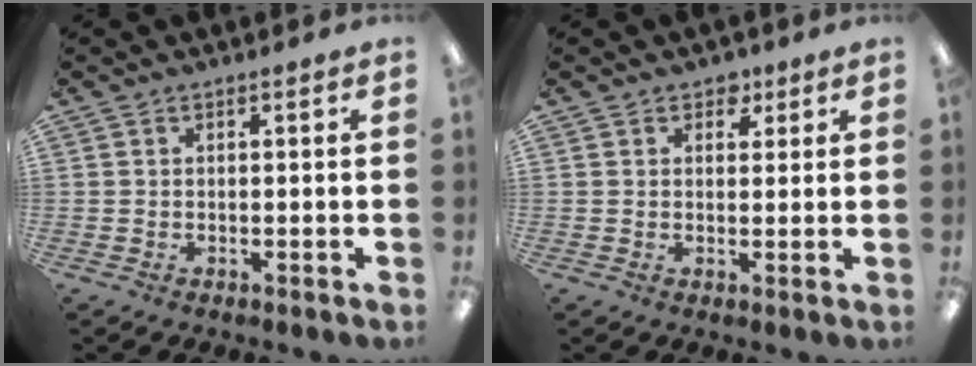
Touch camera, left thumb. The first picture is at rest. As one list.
[{"total": 3.0, "force": [1.8, 2.3, 0.7], "torque": [0.005, -0.003, 0.029]}]